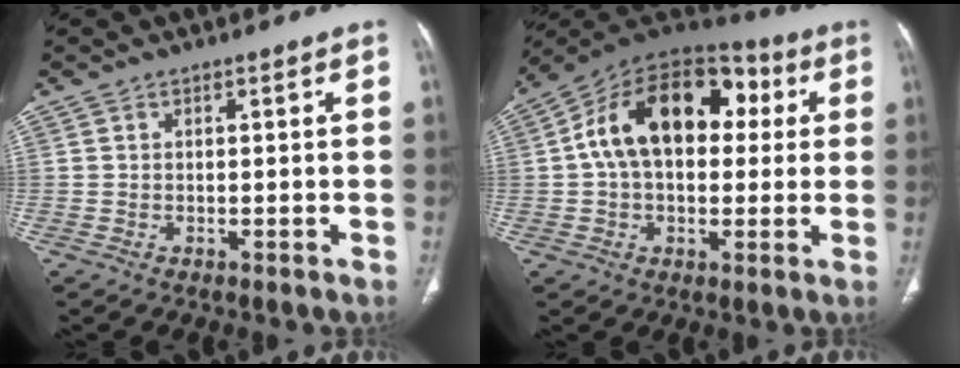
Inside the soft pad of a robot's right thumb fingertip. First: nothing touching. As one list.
[{"total": 20.6, "force": [3.5, 13.1, 15.5], "torque": [-0.229, 0.037, 0.045]}]